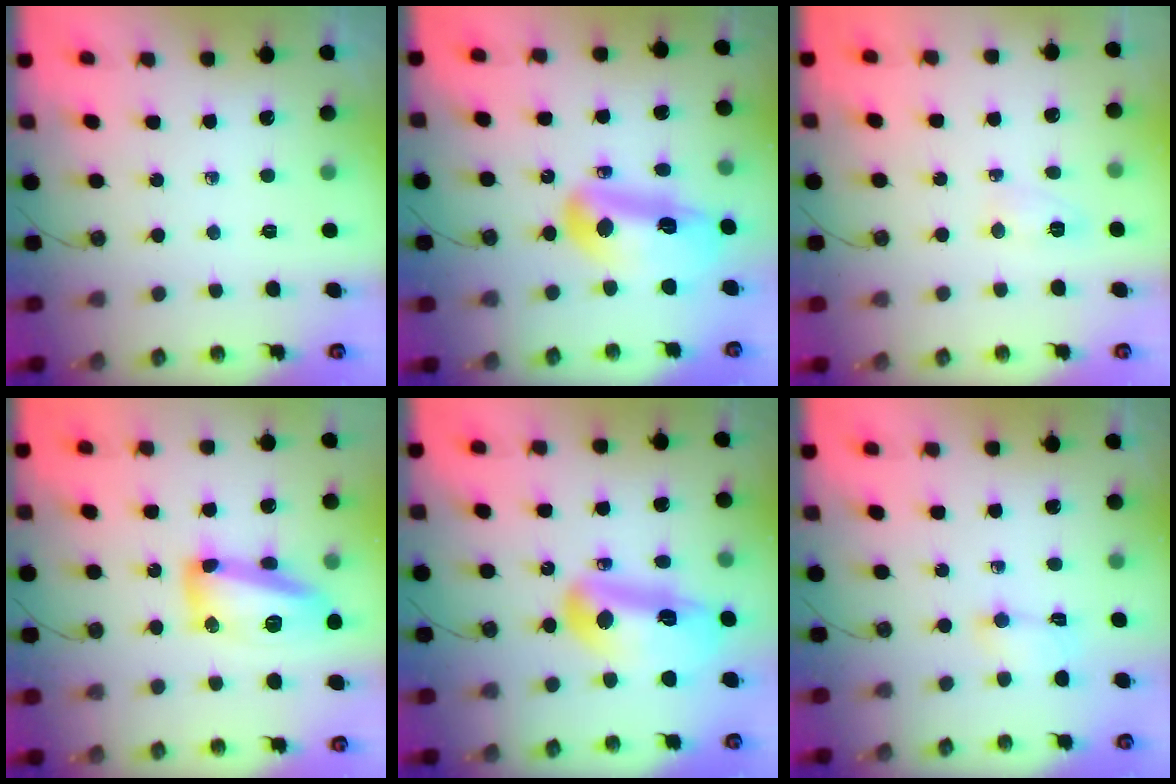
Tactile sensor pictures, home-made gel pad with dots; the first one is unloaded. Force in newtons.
{"total": 14.9, "press": 14.8, "slide": 1.7}
{"total": 5.1, "press": 5.1, "slide": 0.8}
{"total": 14.7, "press": 14.6, "slide": 1.0}
{"total": 14.9, "press": 14.8, "slide": 1.7}
{"total": 3.5, "press": 3.4, "slide": 0.8}